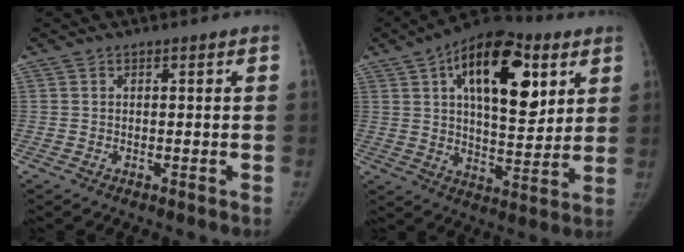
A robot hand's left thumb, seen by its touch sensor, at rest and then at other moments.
{"total": 21.9, "force": [8.5, 10.8, 17.1], "torque": [-0.222, -0.016, 0.128]}